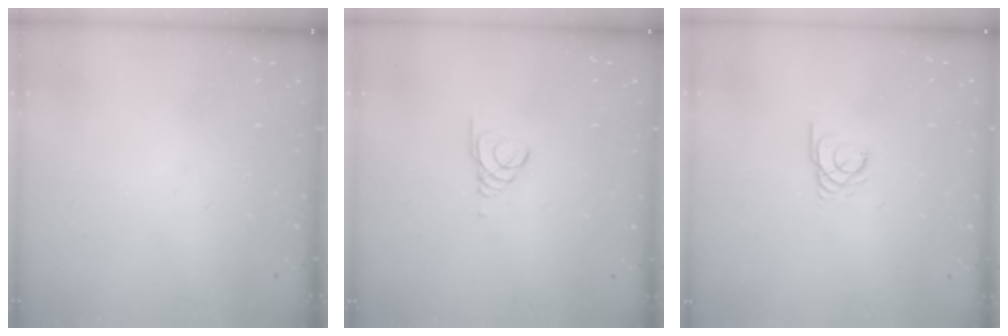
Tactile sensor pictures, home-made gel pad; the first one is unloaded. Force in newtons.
{"total": 1.0, "press": 1.0, "slide": 0.1}
{"total": 2.4, "press": 2.4, "slide": 0.3}